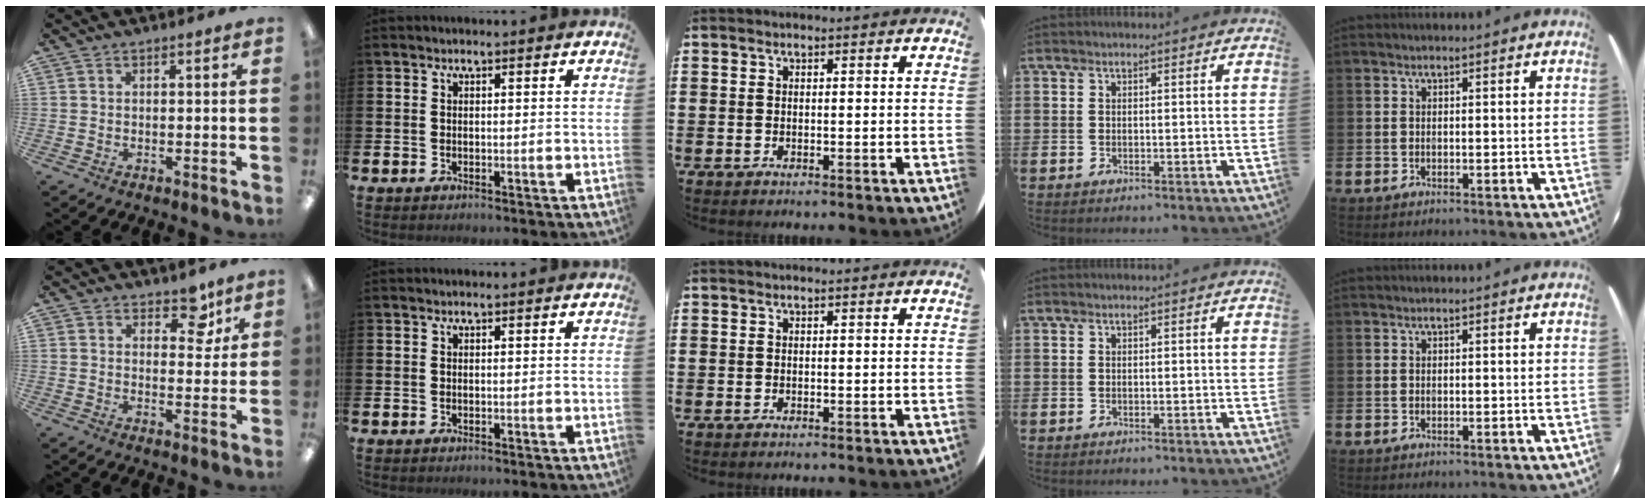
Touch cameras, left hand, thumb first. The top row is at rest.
{"thumb": {"total": 6.8, "force": [4.8, 3.6, 3.1], "torque": [-0.026, -0.025, 0.080]}}